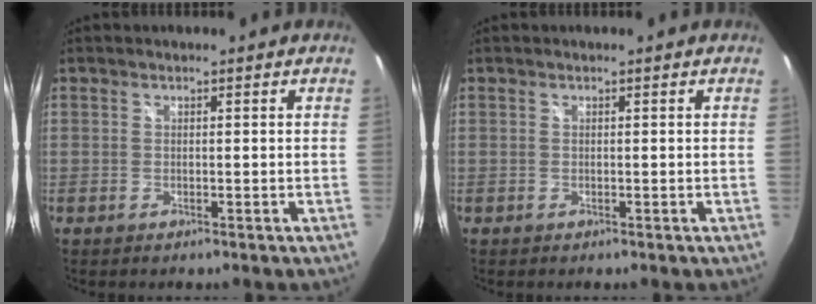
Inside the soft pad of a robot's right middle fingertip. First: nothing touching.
{"total": 0.0}